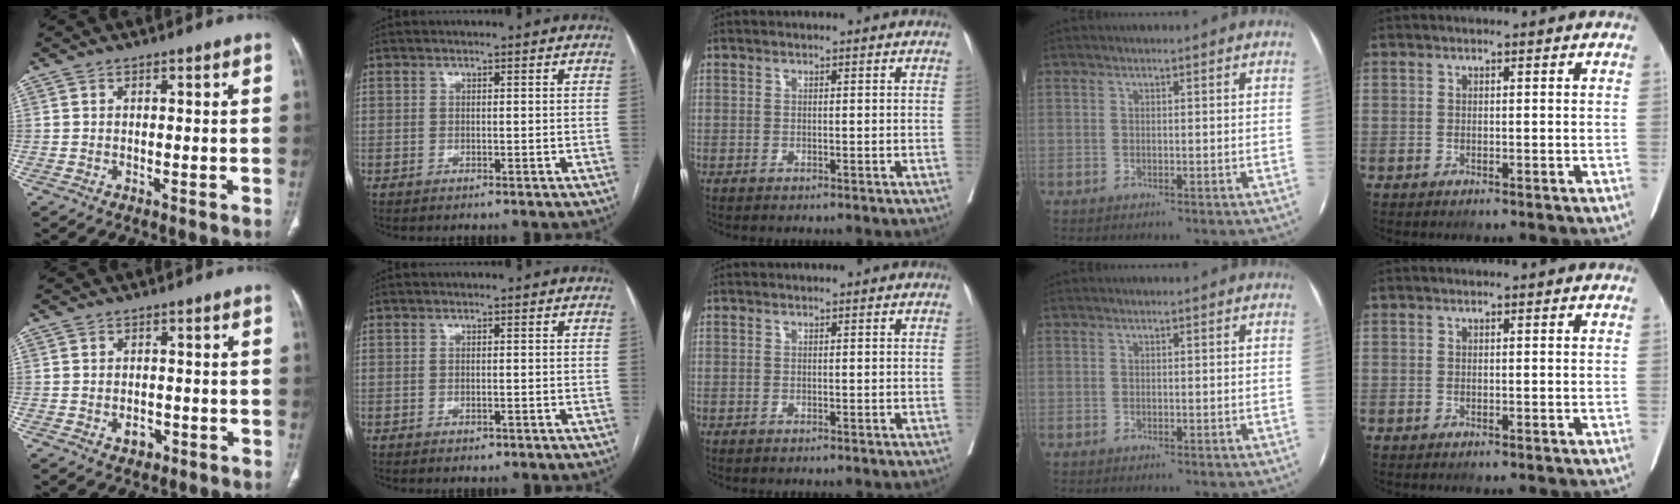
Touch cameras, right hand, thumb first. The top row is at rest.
{"thumb": {"total": 2.5, "force": [-0.9, 1.9, 1.4], "torque": [-0.012, 0.004, -0.007]}, "index": {"total": 1.0, "force": [-0.6, 0.5, 0.6], "torque": [-0.011, -0.001, -0.003]}}